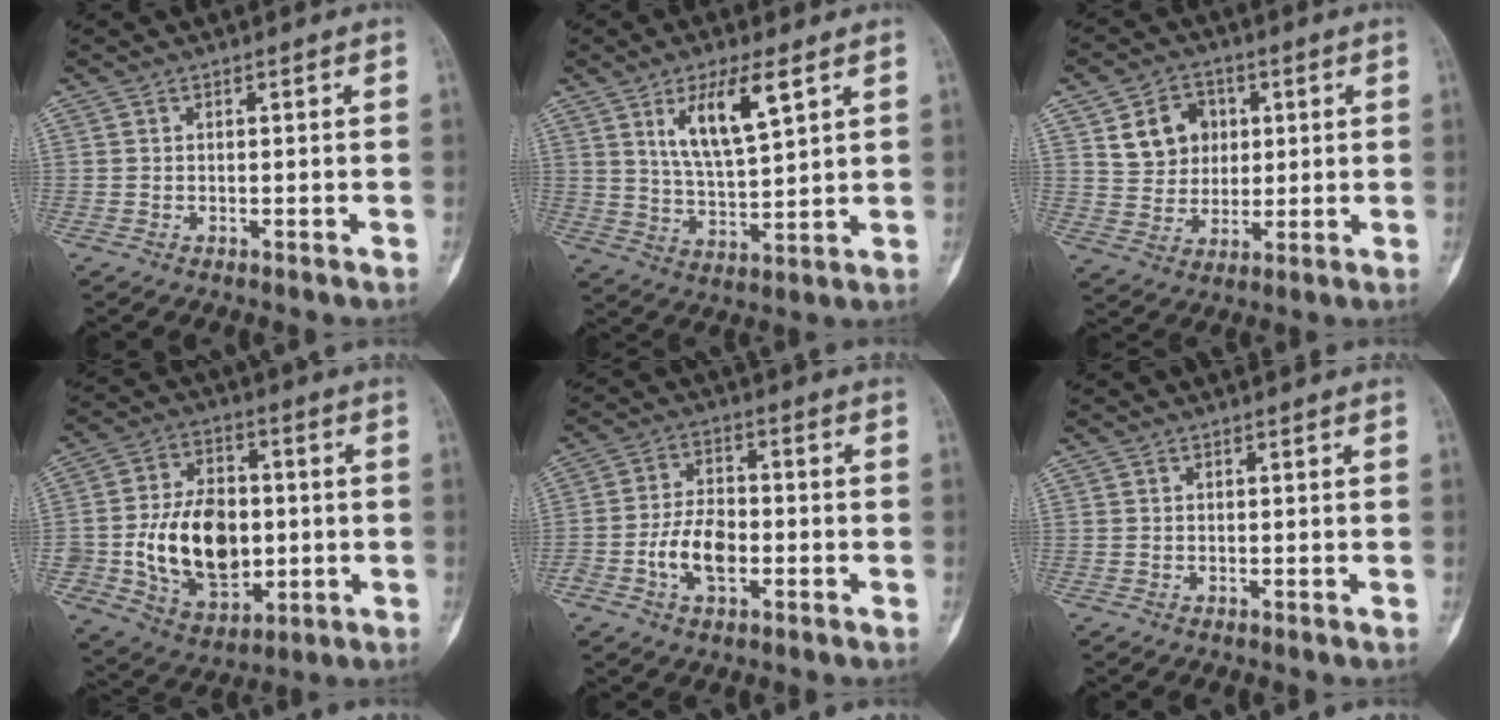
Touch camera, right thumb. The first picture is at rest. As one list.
[{"total": 10.9, "force": [5.2, 3.3, 9.0], "torque": [-0.157, -0.028, 0.106]}, {"total": 9.8, "force": [3.1, 8.1, 4.5], "torque": [-0.035, -0.009, 0.058]}, {"total": 18.0, "force": [-1.4, 12.4, 12.9], "torque": [-0.186, 0.008, -0.007]}, {"total": 8.3, "force": [-2.5, 4.9, 6.2], "torque": [-0.103, 0.020, -0.050]}, {"total": 0.0}]